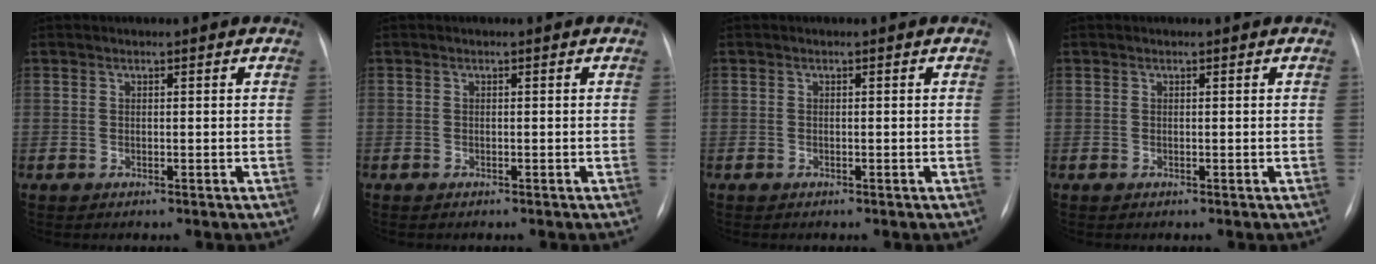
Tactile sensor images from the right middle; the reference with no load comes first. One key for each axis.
{"total": 0.0}
{"total": 0.0}
{"total": 0.0}